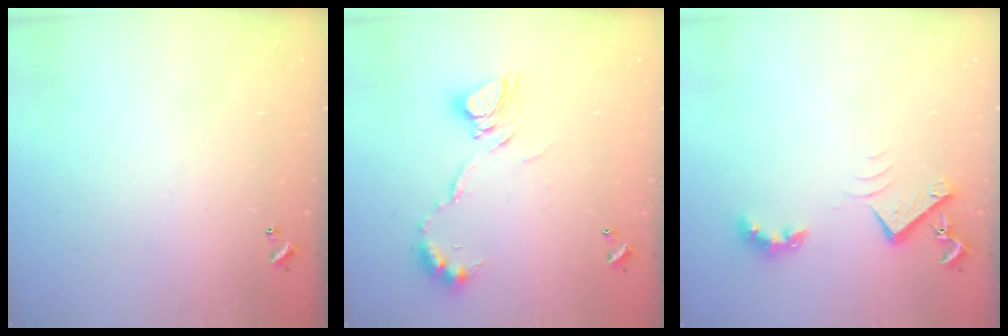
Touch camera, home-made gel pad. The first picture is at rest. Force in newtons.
{"total": 10.3, "press": 10.3, "slide": 1.1}
{"total": 7.1, "press": 7.0, "slide": 1.1}